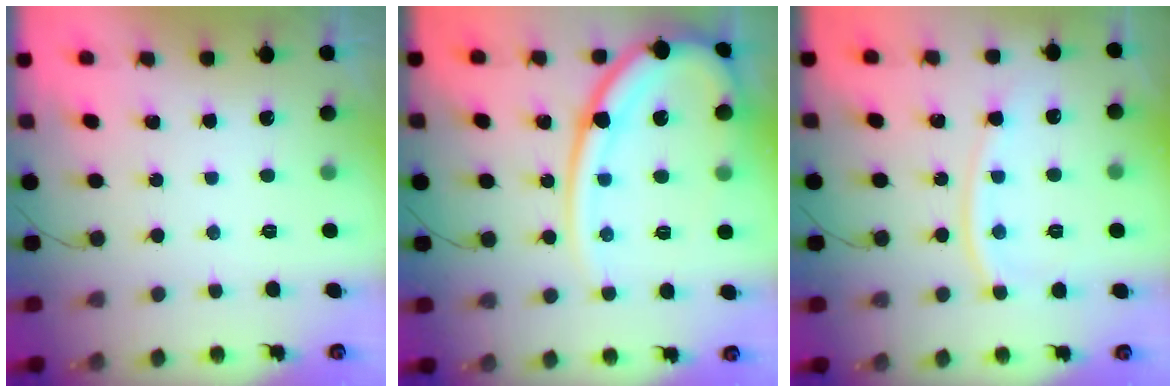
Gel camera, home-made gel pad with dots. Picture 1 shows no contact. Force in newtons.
{"total": 17.8, "press": 17.7, "slide": 2.1}
{"total": 10.5, "press": 10.4, "slide": 1.3}